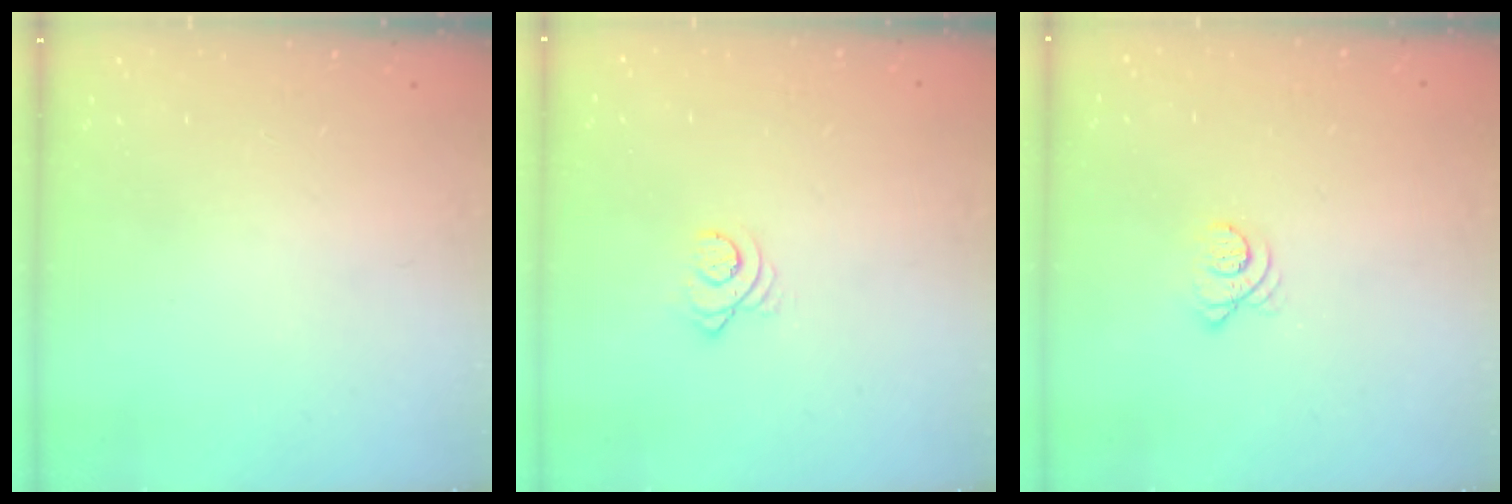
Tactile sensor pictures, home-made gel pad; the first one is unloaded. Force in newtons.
{"total": 2.9, "press": 2.9, "slide": 0.4}
{"total": 3.2, "press": 3.1, "slide": 0.4}